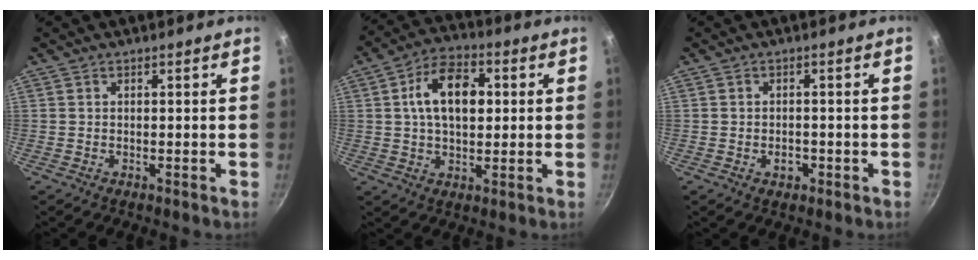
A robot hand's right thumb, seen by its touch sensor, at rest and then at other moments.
{"total": 12.1, "force": [2.1, 7.5, 9.3], "torque": [-0.135, 0.015, 0.025]}
{"total": 2.3, "force": [-0.9, 1.7, 1.3], "torque": [-0.012, 0.009, -0.010]}